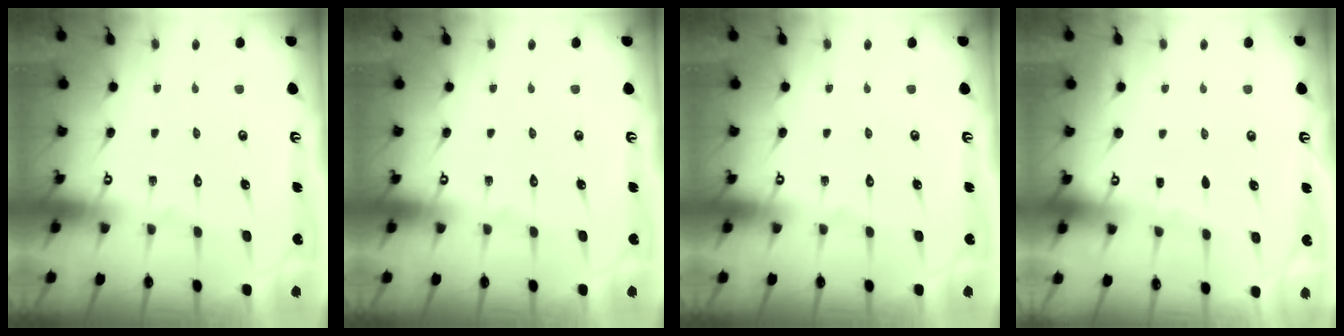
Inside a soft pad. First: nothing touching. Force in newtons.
{"total": 0.0}
{"total": 0.0}
{"total": 2.3, "press": 2.2, "slide": 0.3}